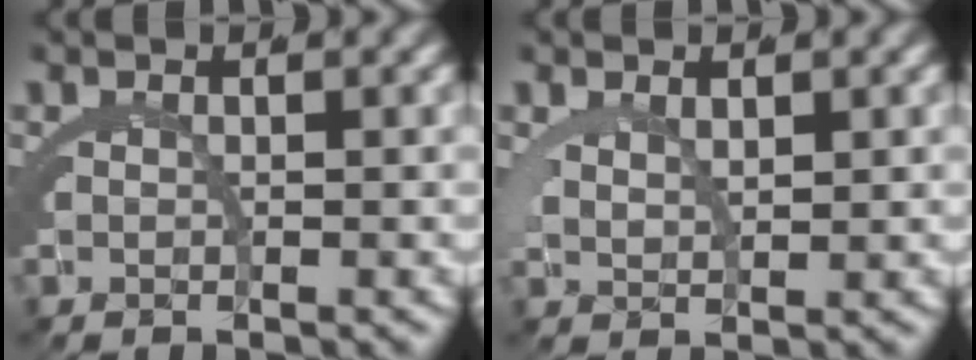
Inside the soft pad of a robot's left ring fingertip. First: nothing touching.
{"total": 1.6, "force": [1.2, 0.0, 1.0], "torque": [-0.027, -0.017, 0.036]}